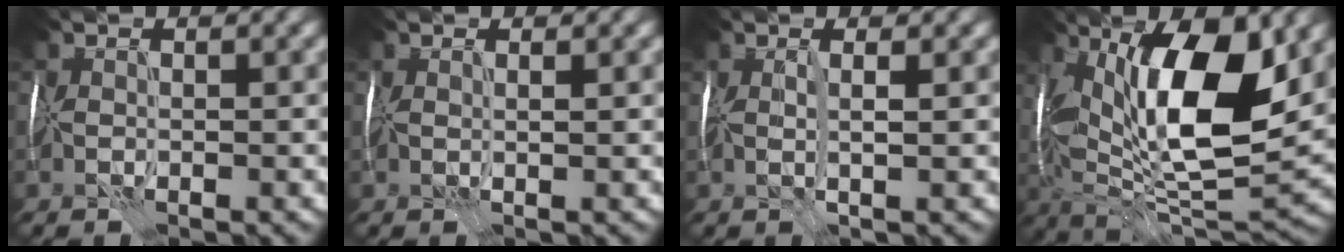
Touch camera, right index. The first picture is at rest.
{"total": 0.9, "force": [0.7, -0.3, 0.5], "torque": [-0.010, 0.002, 0.011]}
{"total": 1.6, "force": [0.6, -0.2, 1.5], "torque": [-0.025, 0.005, 0.008]}
{"total": 14.5, "force": [4.2, 5.4, 12.8], "torque": [-0.221, 0.001, 0.070]}